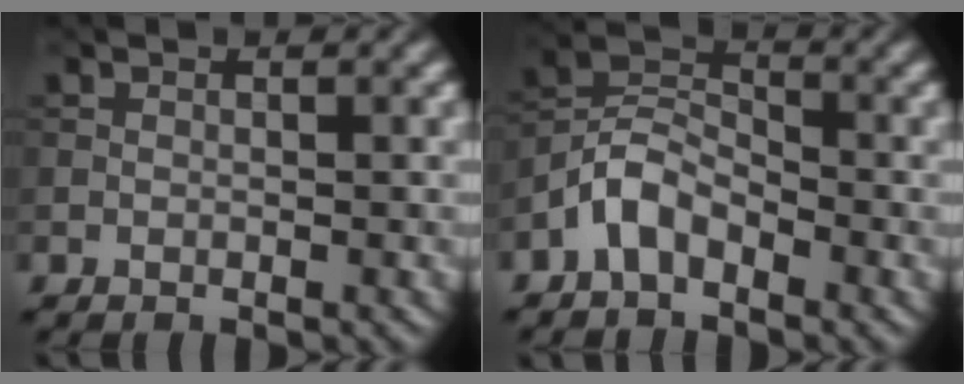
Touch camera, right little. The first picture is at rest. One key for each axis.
{"total": 3.7, "fx": -2.4, "fy": 2.0, "fz": 2.0, "tx": -0.039, "ty": 0.013, "tz": -0.061}